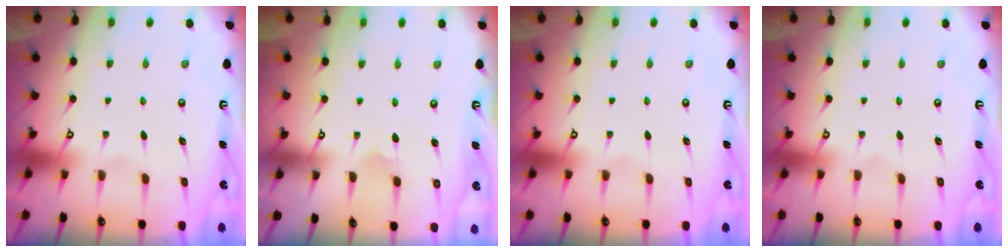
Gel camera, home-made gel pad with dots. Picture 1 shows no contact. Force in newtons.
{"total": 1.9, "press": 1.9, "slide": 0.1}
{"total": 0.0}
{"total": 0.0}